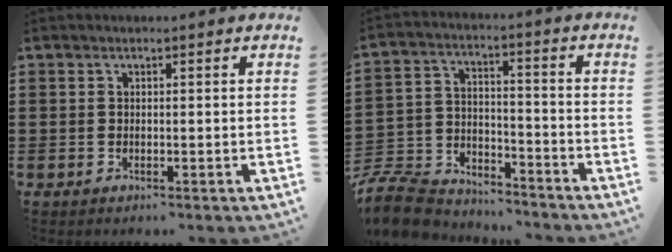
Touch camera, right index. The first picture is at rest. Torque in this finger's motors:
{"motor_torque": [-0.86, 0.96, -1.05, -0.21]}